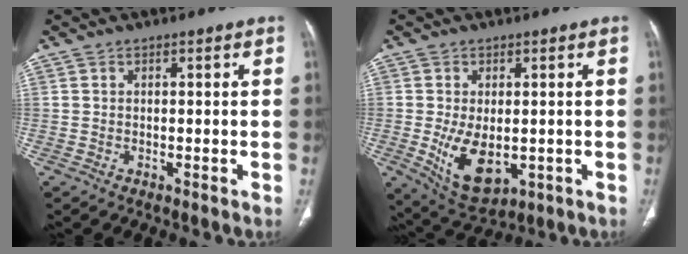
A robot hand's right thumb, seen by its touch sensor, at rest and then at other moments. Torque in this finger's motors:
{"motor_torque": [0.05, 0.25, 0.96, 0.12, 0.28]}